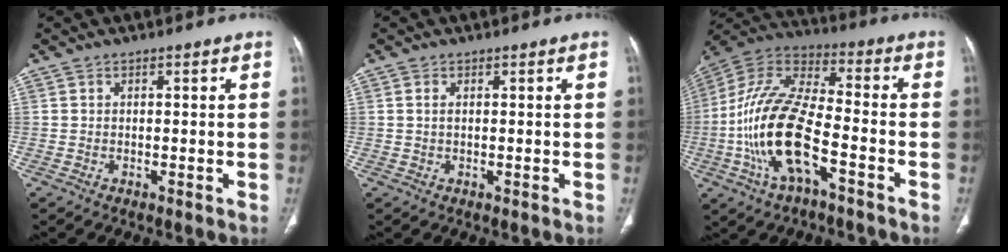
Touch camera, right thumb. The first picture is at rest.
{"total": 1.1, "force": [0.2, 0.6, 0.9], "torque": [-0.022, 0.004, 0.007]}
{"total": 19.2, "force": [-6.0, 7.9, 16.5], "torque": [-0.342, 0.038, -0.111]}